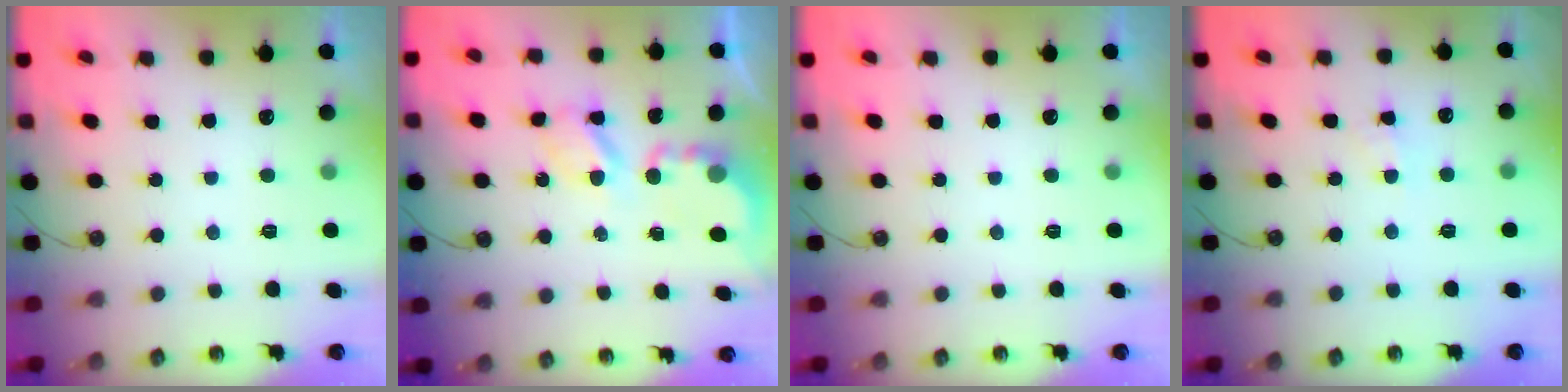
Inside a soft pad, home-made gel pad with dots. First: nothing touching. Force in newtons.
{"total": 5.4, "press": 5.4, "slide": 0.2}
{"total": 0.0}
{"total": 2.0, "press": 2.0, "slide": 0.3}